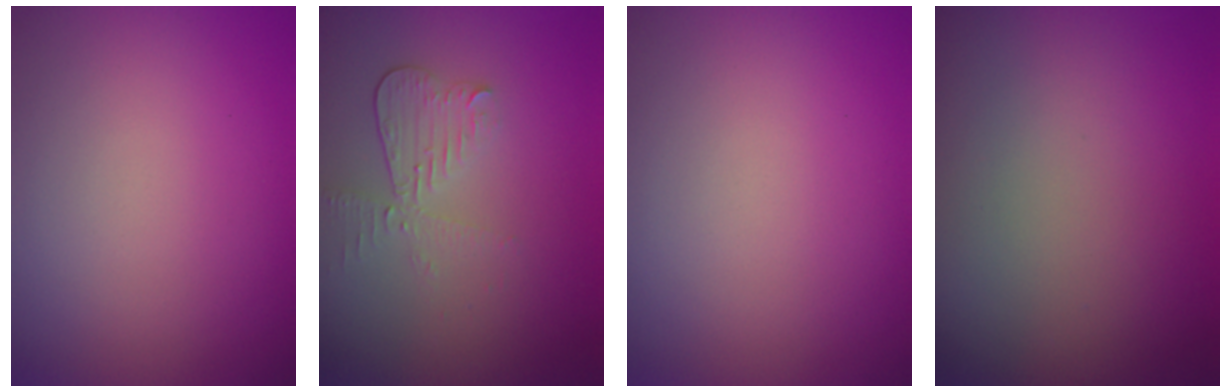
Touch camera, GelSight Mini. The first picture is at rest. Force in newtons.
{"total": 2.8, "press": 2.5, "slide": 1.3}
{"total": 0.0}
{"total": 0.0}